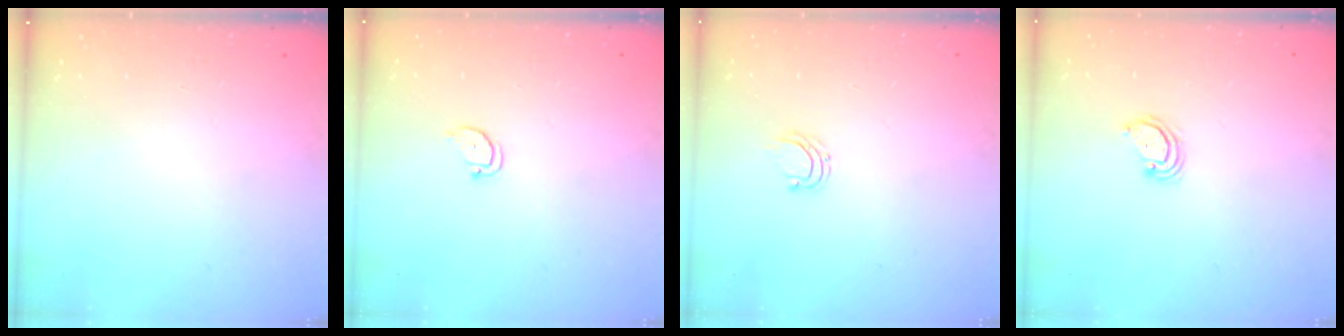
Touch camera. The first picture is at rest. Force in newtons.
{"total": 2.2, "press": 2.2, "slide": 0.2}
{"total": 4.3, "press": 4.3, "slide": 0.3}
{"total": 2.8, "press": 2.8, "slide": 0.2}